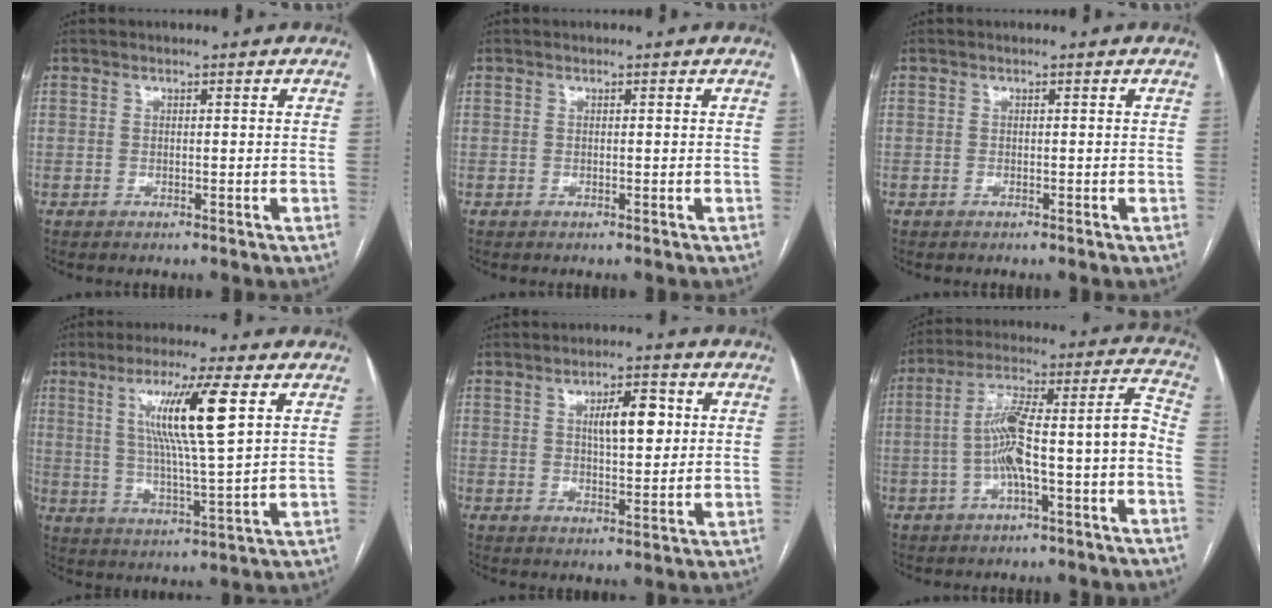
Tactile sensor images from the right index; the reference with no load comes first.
{"total": 0.0}
{"total": 0.0}
{"total": 11.5, "force": [3.9, -0.4, 10.8], "torque": [-0.199, 0.000, 0.073]}
{"total": 6.6, "force": [1.7, 2.1, 6.0], "torque": [-0.096, 0.009, 0.031]}
{"total": 12.5, "force": [-3.6, 1.7, 11.9], "torque": [-0.203, 0.046, -0.055]}